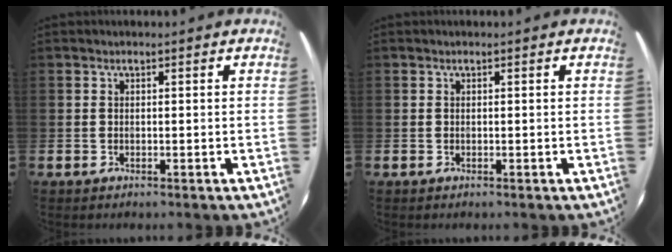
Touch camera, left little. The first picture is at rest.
{"total": 0.0}